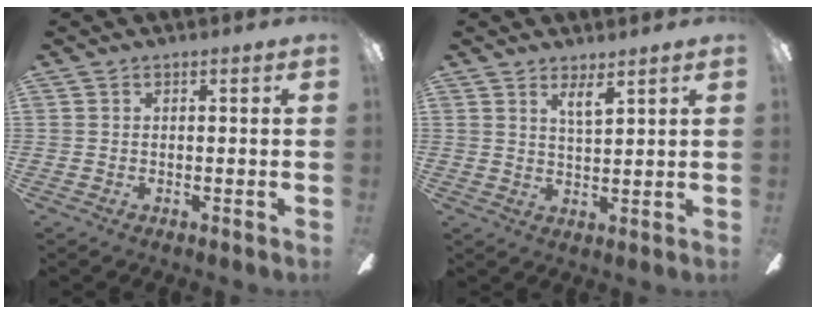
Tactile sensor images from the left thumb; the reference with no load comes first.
{"total": 4.3, "force": [3.2, 1.0, 2.7], "torque": [-0.044, -0.015, 0.053]}